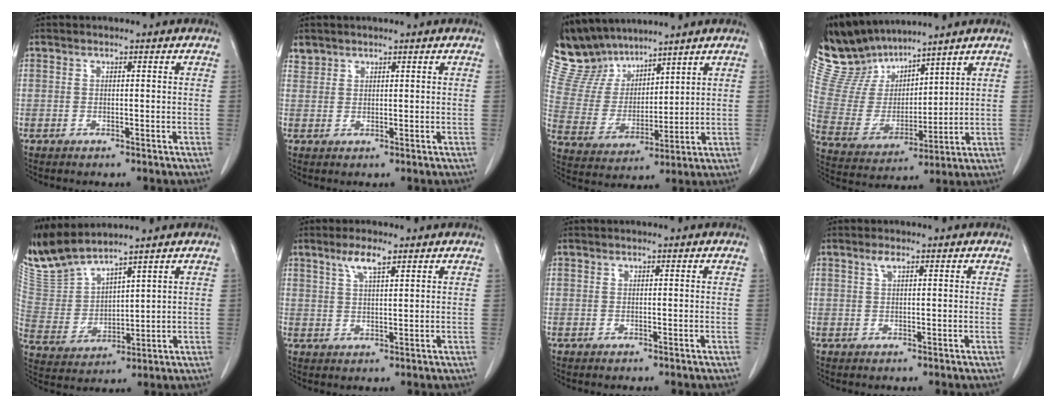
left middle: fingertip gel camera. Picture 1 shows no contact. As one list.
[{"total": 1.5, "force": [1.3, 0.7, -0.2], "torque": [0.008, 0.006, 0.025]}, {"total": 10.6, "force": [9.9, 3.6, 1.7], "torque": [-0.056, 0.017, 0.210]}, {"total": 12.4, "force": [11.7, 3.5, 2.4], "torque": [-0.074, 0.010, 0.249]}, {"total": 8.9, "force": [8.6, 0.0, 2.4], "torque": [-0.075, 0.004, 0.195]}, {"total": 3.7, "force": [2.4, 0.5, 2.8], "torque": [-0.058, 0.003, 0.048]}, {"total": 0.0}, {"total": 1.2, "force": [0.7, 0.2, 0.9], "torque": [-0.020, 0.005, 0.013]}]